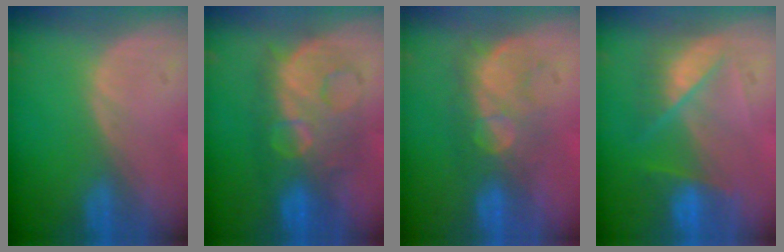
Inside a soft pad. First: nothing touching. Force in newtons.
{"total": 9.1, "press": 9.0, "slide": 0.3}
{"total": 7.6, "press": 7.2, "slide": 2.3}
{"total": 7.3, "press": 6.6, "slide": 3.3}